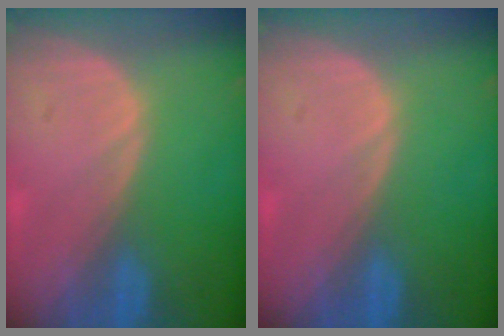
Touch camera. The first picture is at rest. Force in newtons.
{"total": 0.0}